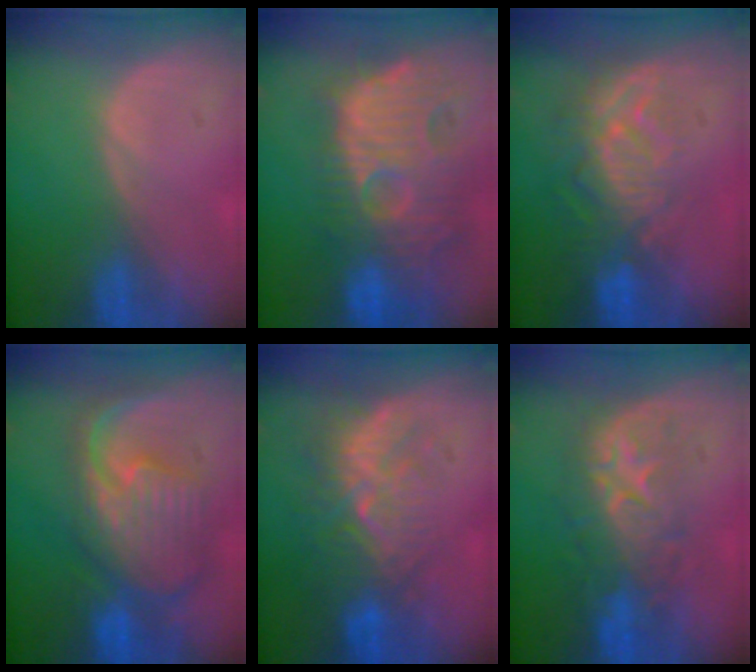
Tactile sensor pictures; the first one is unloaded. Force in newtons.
{"total": 14.0, "press": 12.4, "slide": 6.4}
{"total": 9.5, "press": 8.2, "slide": 4.7}
{"total": 11.6, "press": 10.1, "slide": 5.8}
{"total": 9.1, "press": 8.5, "slide": 3.4}
{"total": 8.2, "press": 8.2, "slide": 0.5}